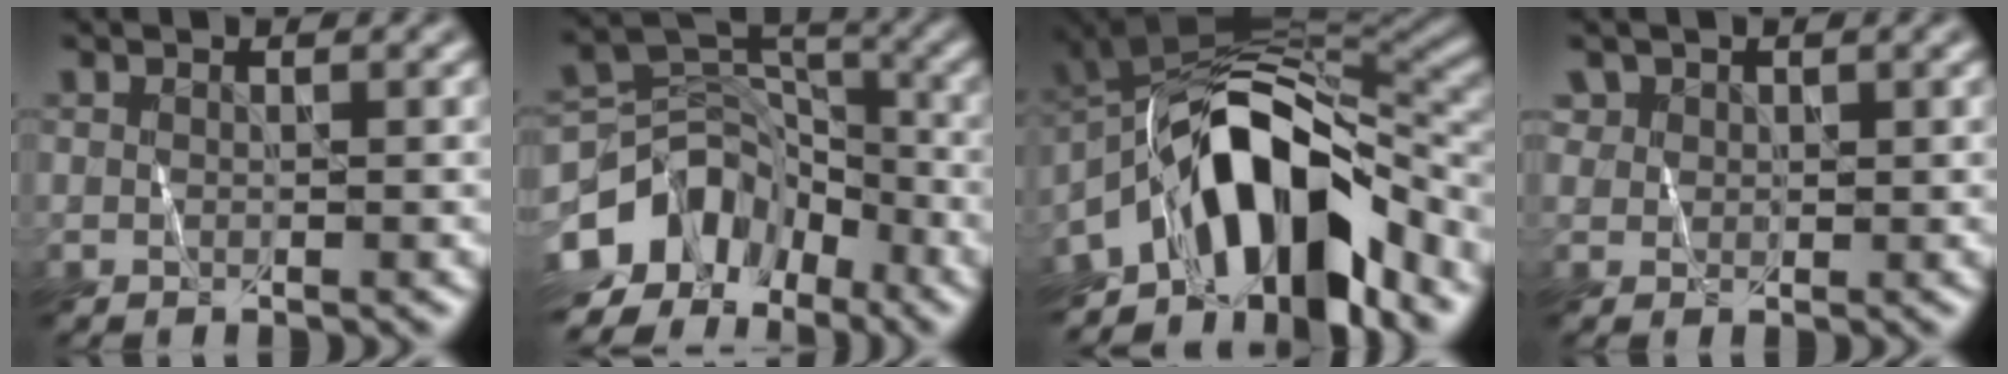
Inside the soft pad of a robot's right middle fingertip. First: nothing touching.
{"total": 9.6, "force": [-4.8, 6.8, 4.9], "torque": [-0.085, 0.018, -0.097]}
{"total": 11.7, "force": [-6.2, 5.2, 8.5], "torque": [-0.123, 0.017, -0.111]}
{"total": 1.9, "force": [1.2, 1.6, 0.1], "torque": [-0.008, 0.005, 0.028]}